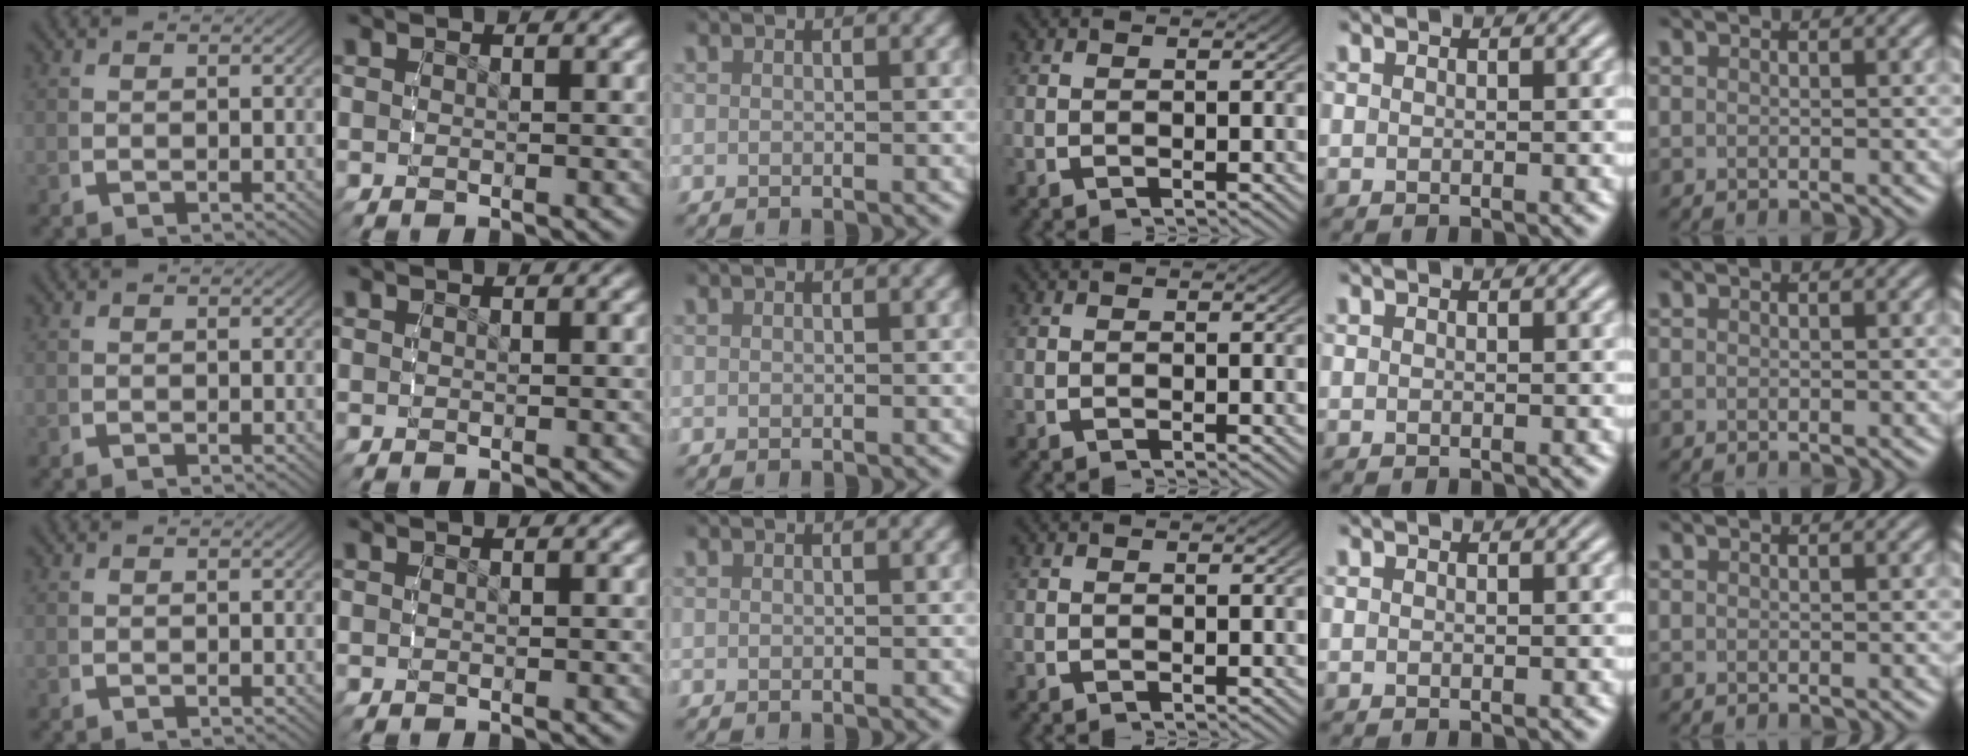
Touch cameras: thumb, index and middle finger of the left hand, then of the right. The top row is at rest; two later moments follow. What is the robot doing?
{"motion": "reach", "object": "air blower"}